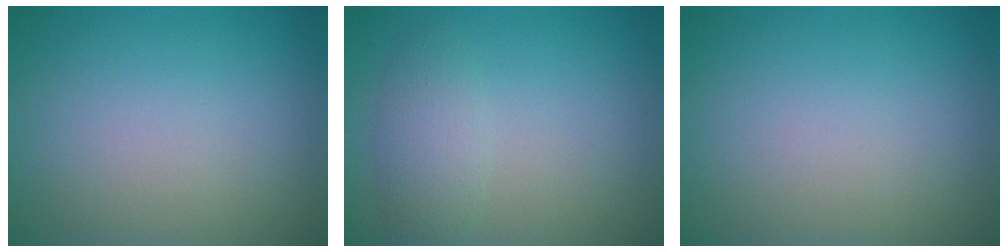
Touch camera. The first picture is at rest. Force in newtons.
{"total": 2.5, "press": 2.5, "slide": 0.1}
{"total": 0.0}